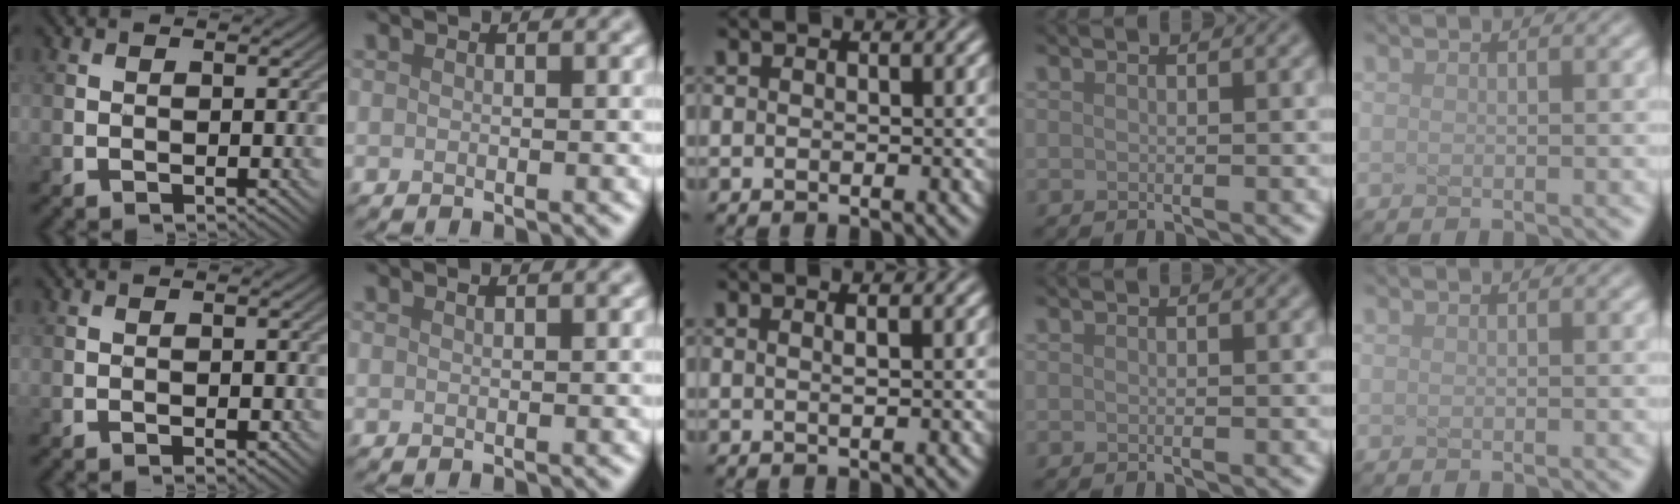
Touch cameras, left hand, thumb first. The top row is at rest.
{"thumb": {"total": 1.4, "force": [-0.5, 0.5, 1.2], "torque": [-0.018, 0.002, -0.009]}, "index": {"total": 0.7, "force": [0.5, 0.1, 0.4], "torque": [-0.006, 0.001, 0.009]}, "middle": {"total": 1.0, "force": [0.3, 0.4, 0.8], "torque": [-0.007, 0.003, 0.000]}}